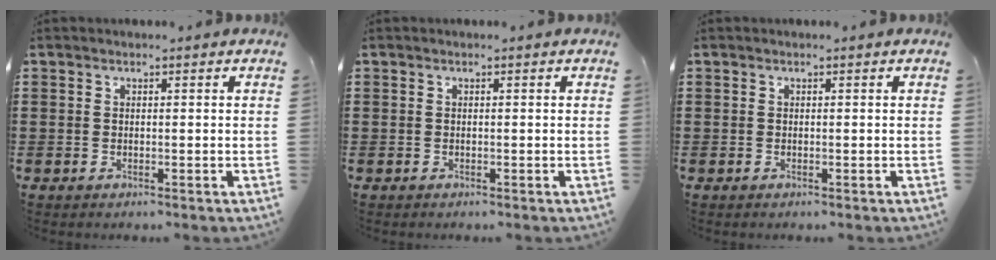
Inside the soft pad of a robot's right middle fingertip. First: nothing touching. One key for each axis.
{"total": 0.0}
{"total": 0.0}